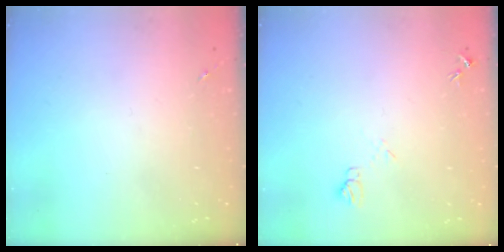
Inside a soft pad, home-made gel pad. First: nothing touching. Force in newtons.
{"total": 6.3, "press": 6.3, "slide": 0.7}